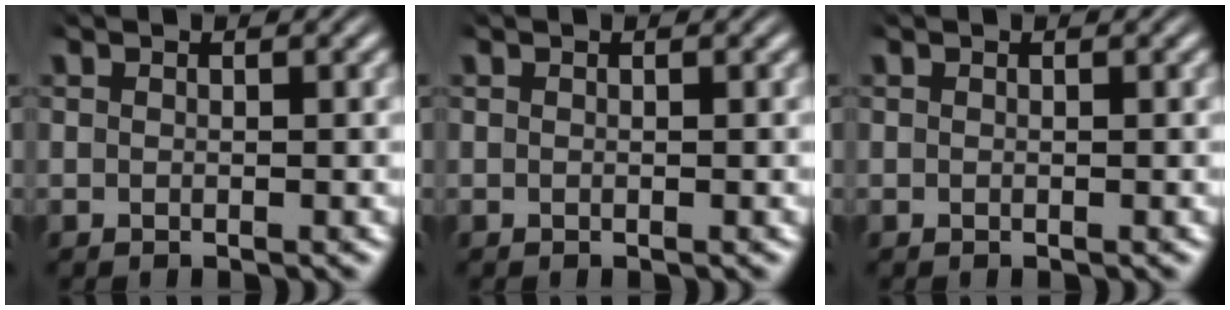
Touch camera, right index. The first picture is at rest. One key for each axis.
{"total": 0.0}
{"total": 0.0}